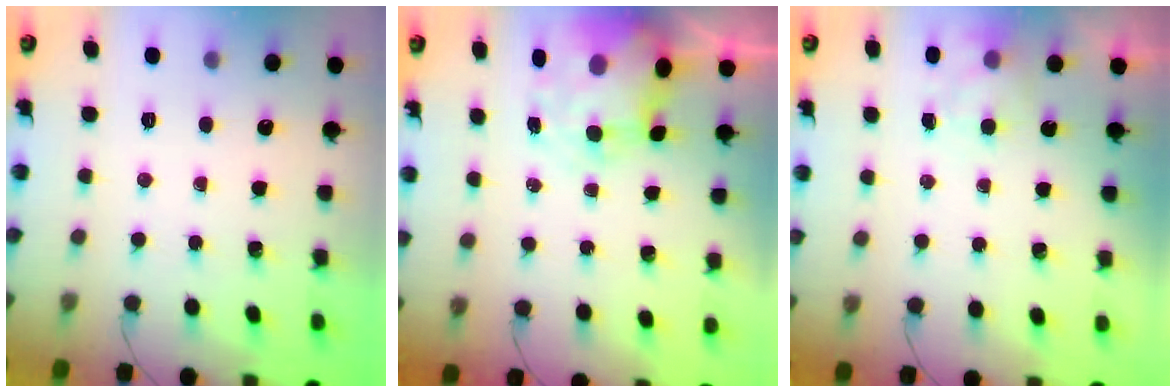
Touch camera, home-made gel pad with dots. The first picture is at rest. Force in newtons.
{"total": 7.2, "press": 7.0, "slide": 1.7}
{"total": 3.0, "press": 2.7, "slide": 1.4}